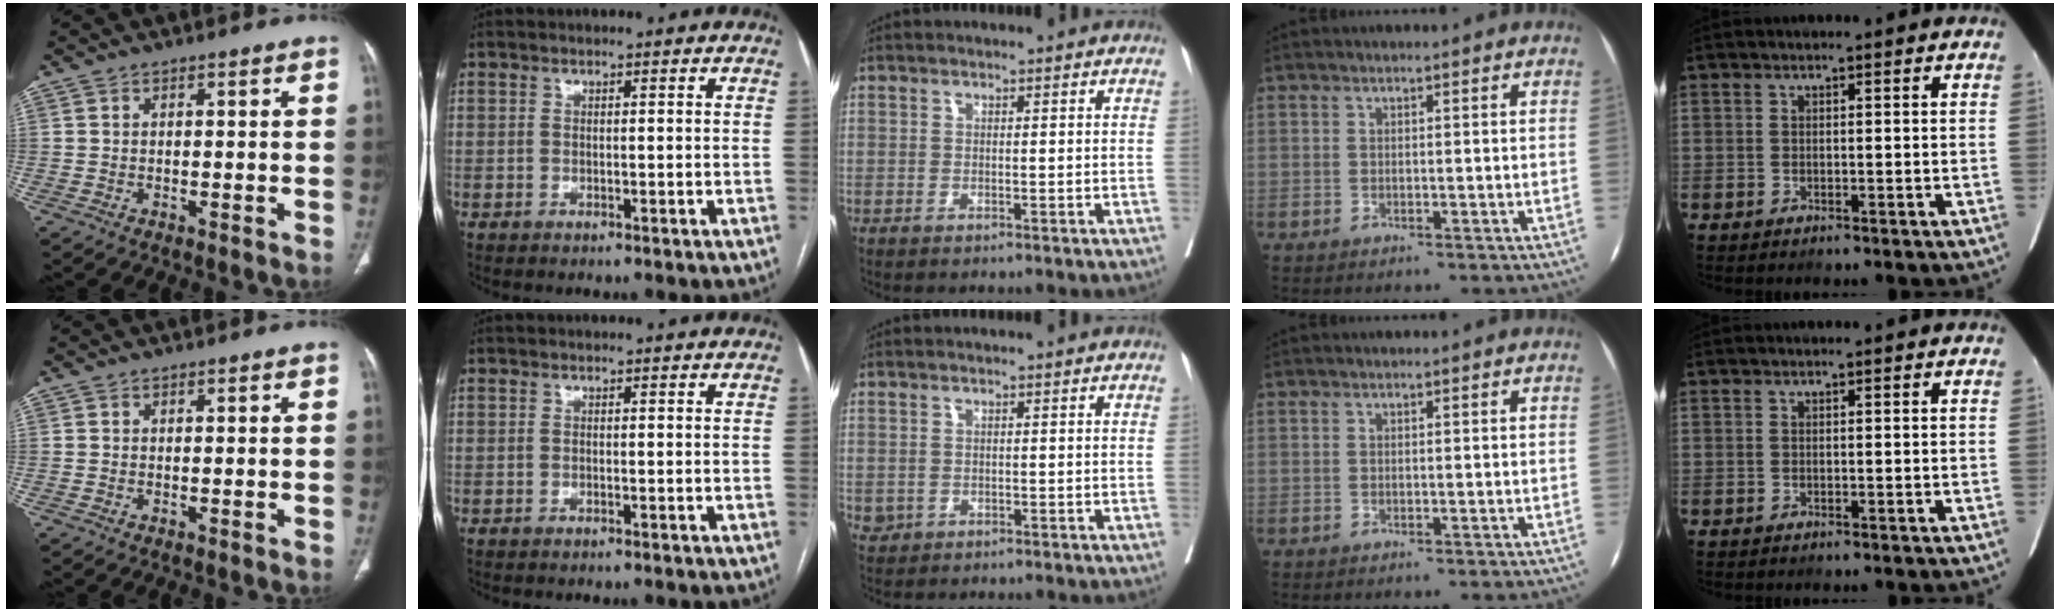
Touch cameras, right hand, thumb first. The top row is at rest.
{"middle": {"total": 1.3, "force": [-0.2, 1.2, 0.3], "torque": [-0.007, 0.002, 0.003]}}